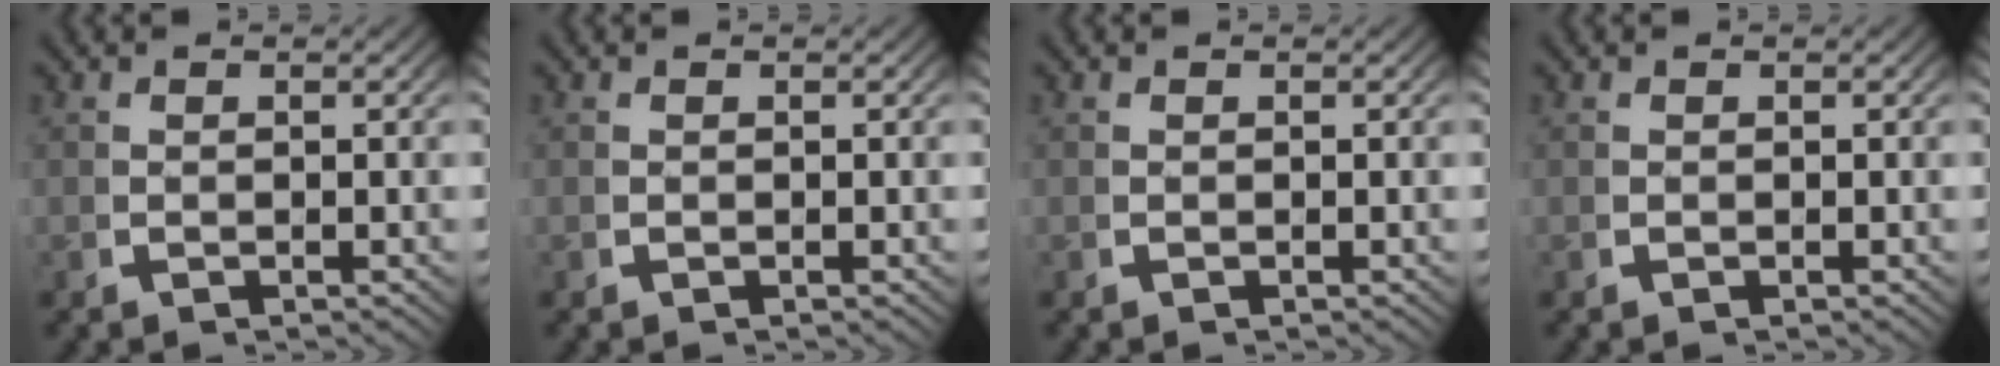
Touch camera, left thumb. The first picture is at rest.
{"total": 0.0}
{"total": 0.0}
{"total": 0.0}